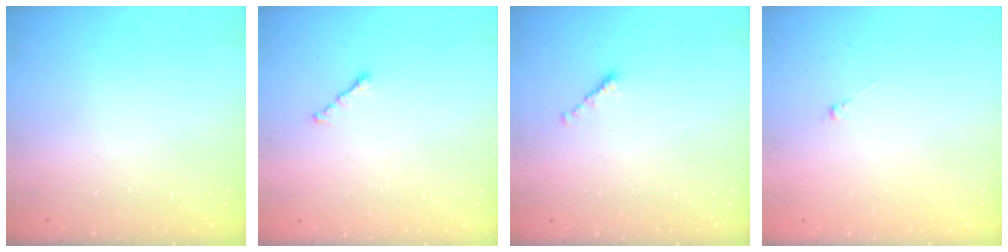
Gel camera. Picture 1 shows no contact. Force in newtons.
{"total": 1.2, "press": 1.1, "slide": 0.5}
{"total": 0.0}
{"total": 0.6, "press": 0.4, "slide": 0.4}